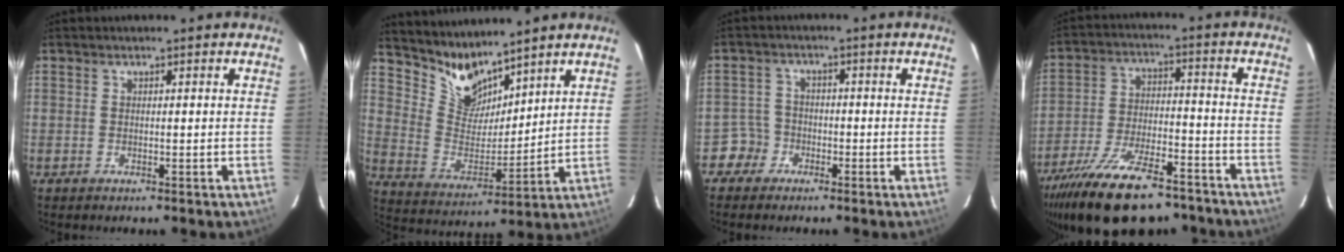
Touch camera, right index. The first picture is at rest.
{"total": 9.5, "force": [8.6, 3.2, 2.6], "torque": [-0.057, -0.012, 0.177]}
{"total": 3.7, "force": [-2.2, 2.9, -0.6], "torque": [0.011, 0.018, -0.044]}
{"total": 22.6, "force": [-17.3, 8.2, 12.2], "torque": [-0.237, -0.030, -0.266]}